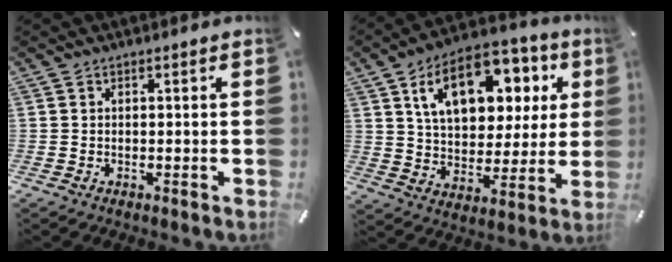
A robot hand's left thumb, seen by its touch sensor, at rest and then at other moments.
{"total": 17.9, "force": [8.2, 11.2, 11.4], "torque": [-0.188, -0.020, 0.143]}